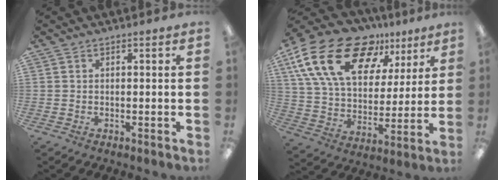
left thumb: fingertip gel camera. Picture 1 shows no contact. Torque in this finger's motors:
{"motor_torque": [-0.17, 0.61, 1.90, -0.87, 0.68]}